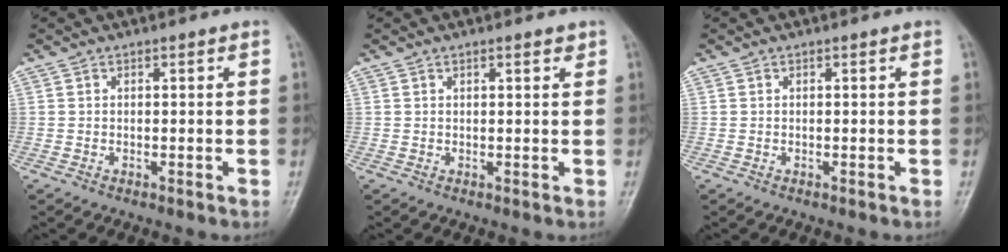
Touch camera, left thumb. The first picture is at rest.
{"total": 1.5, "force": [1.0, 0.5, 1.0], "torque": [-0.013, -0.004, 0.013]}
{"total": 0.0}